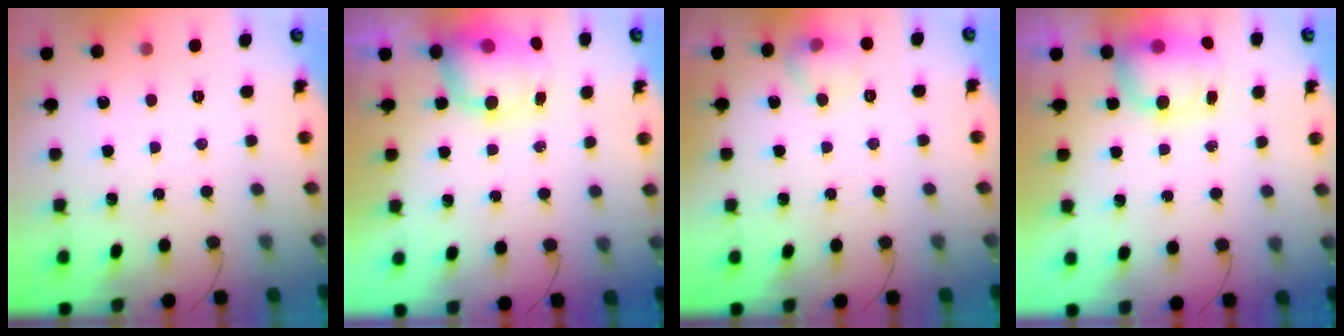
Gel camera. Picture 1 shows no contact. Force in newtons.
{"total": 8.0, "press": 7.7, "slide": 2.2}
{"total": 6.8, "press": 6.6, "slide": 1.3}
{"total": 8.9, "press": 8.6, "slide": 2.4}